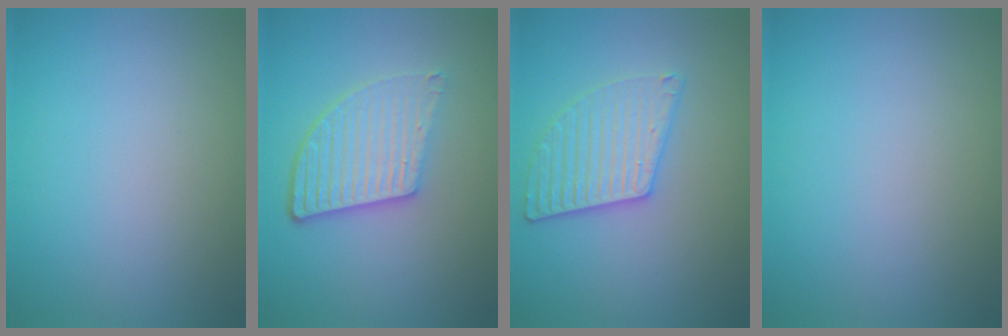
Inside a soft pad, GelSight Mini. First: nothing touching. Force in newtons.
{"total": 5.0, "press": 3.7, "slide": 3.4}
{"total": 3.2, "press": 3.1, "slide": 0.8}
{"total": 0.0}